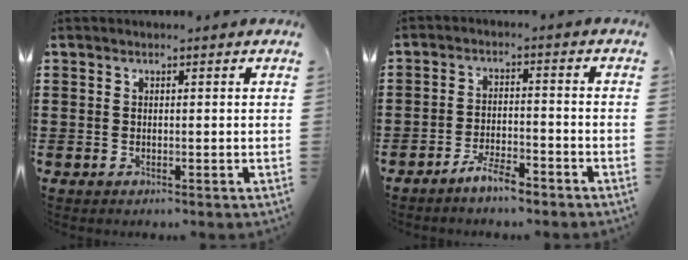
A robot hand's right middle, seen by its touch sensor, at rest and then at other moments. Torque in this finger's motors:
{"motor_torque": [2.14, 0.00, 0.07, 0.07]}